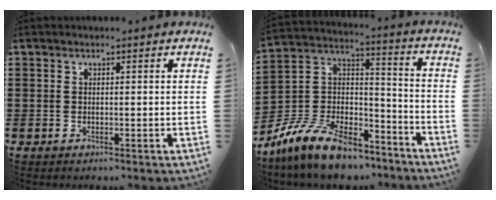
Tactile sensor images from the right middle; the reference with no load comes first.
{"total": 12.0, "force": [-9.9, 3.9, 5.5], "torque": [-0.125, 0.026, -0.197]}